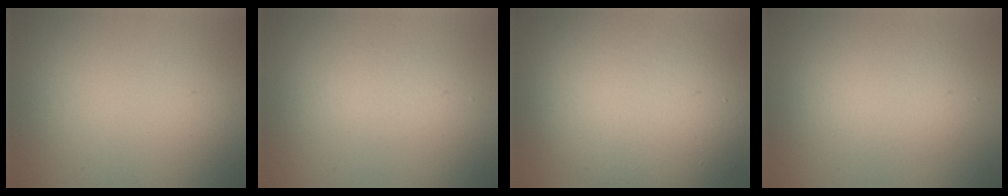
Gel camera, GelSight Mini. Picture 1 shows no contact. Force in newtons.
{"total": 1.1, "press": 1.1, "slide": 0.1}
{"total": 12.3, "press": 12.2, "slide": 0.9}
{"total": 2.9, "press": 2.9, "slide": 0.2}